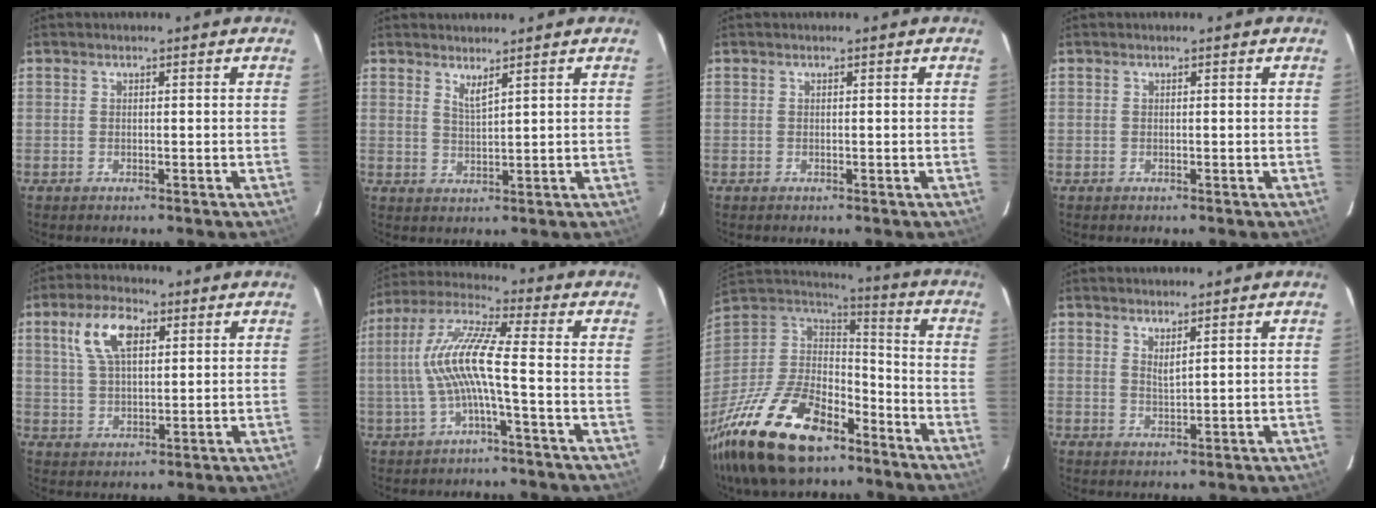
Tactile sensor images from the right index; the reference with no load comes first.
{"total": 2.4, "force": [1.9, 0.0, 1.4], "torque": [-0.026, -0.005, 0.032]}
{"total": 0.0}
{"total": 0.0}
{"total": 9.1, "force": [3.7, 4.3, 7.1], "torque": [-0.140, 0.019, 0.073]}
{"total": 10.5, "force": [-1.8, 0.4, 10.4], "torque": [-0.217, 0.012, -0.031]}
{"total": 29.1, "force": [-18.9, 14.1, 17.0], "torque": [-0.368, -0.026, -0.316]}
{"total": 2.1, "force": [1.6, 0.2, 1.4], "torque": [-0.026, -0.003, 0.026]}